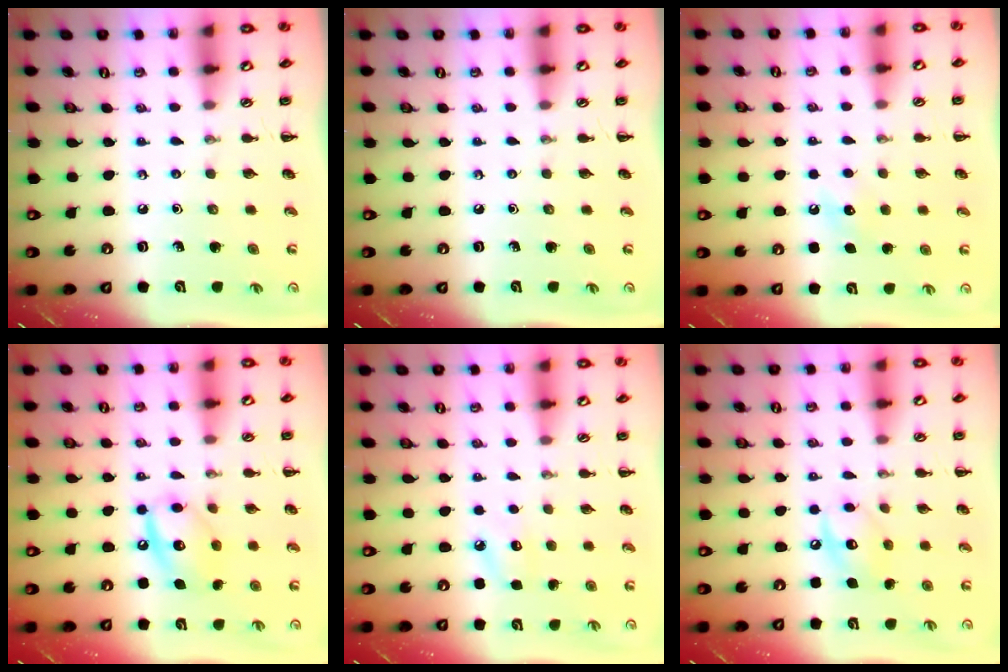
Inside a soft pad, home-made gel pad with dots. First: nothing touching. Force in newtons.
{"total": 0.0}
{"total": 5.2, "press": 5.0, "slide": 1.4}
{"total": 11.9, "press": 11.8, "slide": 1.7}
{"total": 7.1, "press": 6.8, "slide": 2.0}
{"total": 9.5, "press": 9.5, "slide": 0.8}